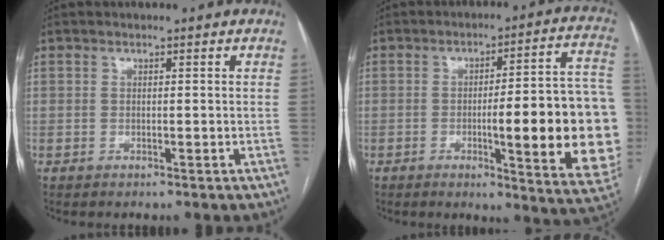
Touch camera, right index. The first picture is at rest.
{"total": 21.1, "force": [-3.0, 3.1, 20.7], "torque": [-0.178, 0.022, -0.025]}